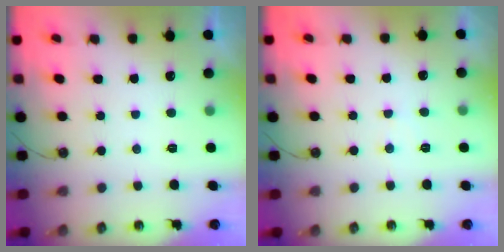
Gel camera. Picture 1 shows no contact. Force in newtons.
{"total": 4.8, "press": 4.8, "slide": 0.7}